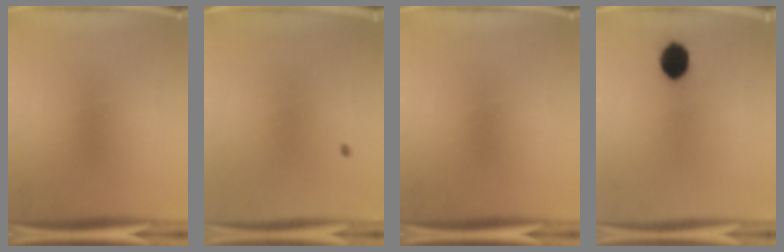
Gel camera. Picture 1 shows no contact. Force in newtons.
{"total": 0.6}
{"total": 0.0}
{"total": 6.8}